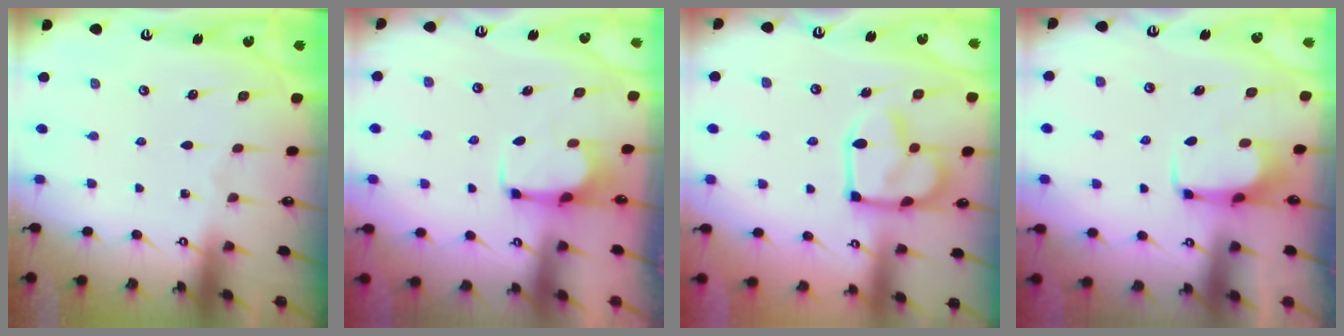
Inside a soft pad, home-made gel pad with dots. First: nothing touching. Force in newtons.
{"total": 2.6, "press": 2.5, "slide": 0.9}
{"total": 7.8, "press": 7.8, "slide": 0.5}
{"total": 2.0, "press": 2.0, "slide": 0.2}